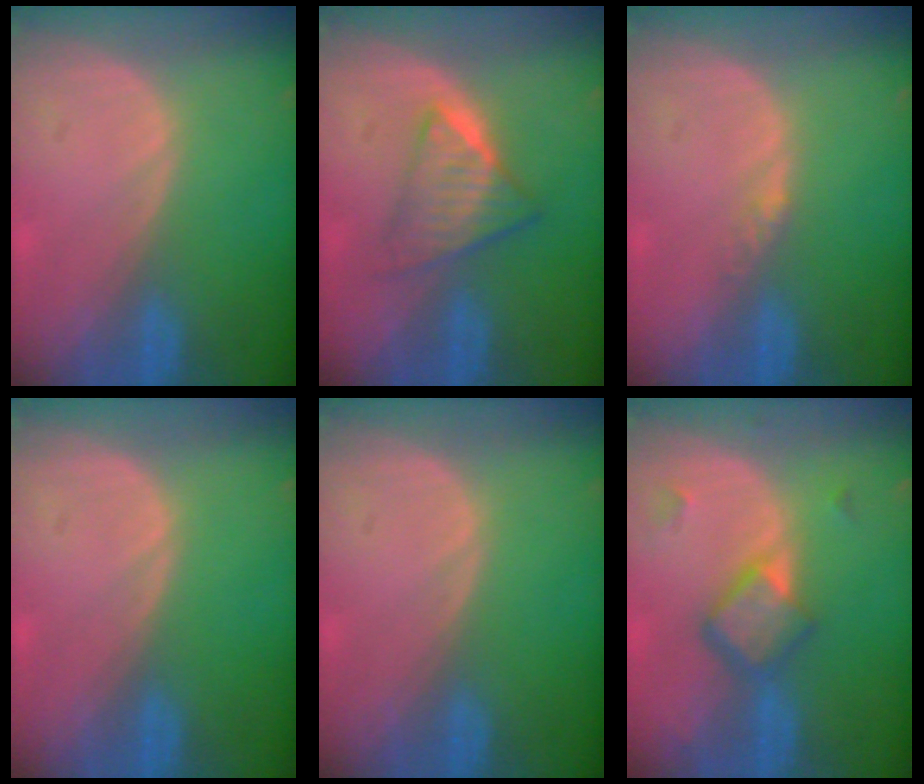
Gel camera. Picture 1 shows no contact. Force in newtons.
{"total": 6.4, "press": 5.6, "slide": 3.1}
{"total": 1.4, "press": 1.1, "slide": 0.8}
{"total": 0.0}
{"total": 0.0}
{"total": 5.9, "press": 5.0, "slide": 3.0}